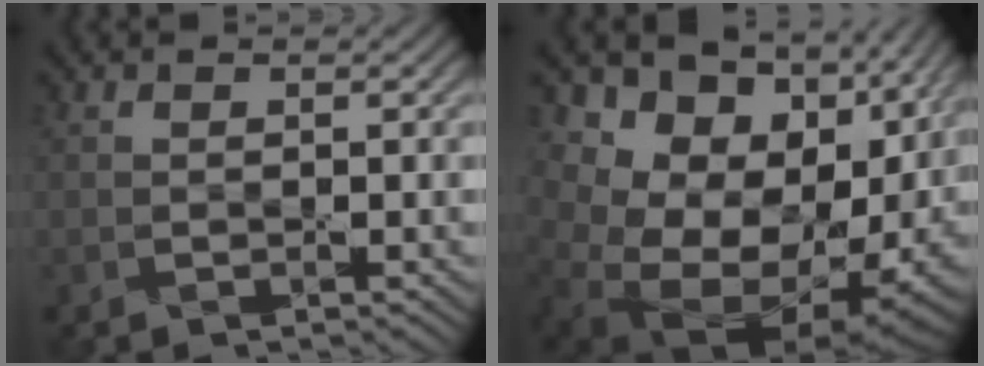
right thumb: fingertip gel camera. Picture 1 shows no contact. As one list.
[{"total": 19.6, "force": [0.2, 15.2, 12.3], "torque": [-0.195, -0.020, 0.043]}]